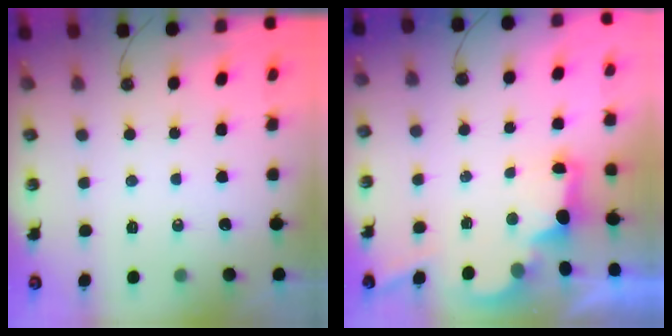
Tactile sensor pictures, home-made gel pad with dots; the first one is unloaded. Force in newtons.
{"total": 2.7, "press": 2.6, "slide": 0.7}